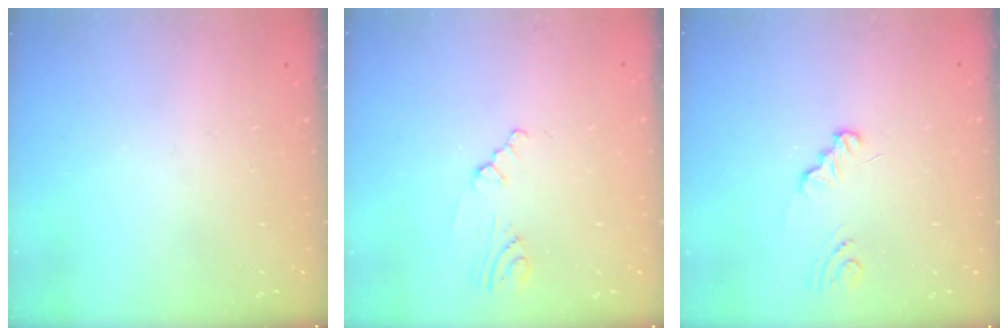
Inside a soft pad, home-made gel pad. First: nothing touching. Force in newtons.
{"total": 1.1, "press": 1.1, "slide": 0.4}
{"total": 1.2, "press": 1.2, "slide": 0.1}